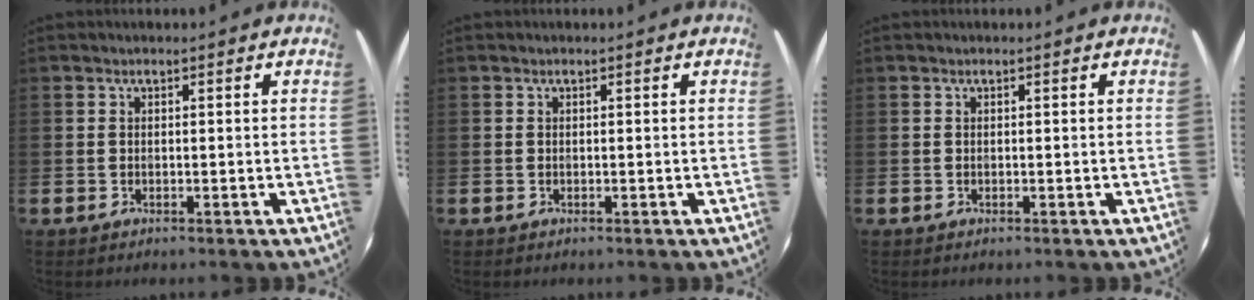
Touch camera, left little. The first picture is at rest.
{"total": 0.0}
{"total": 0.0}